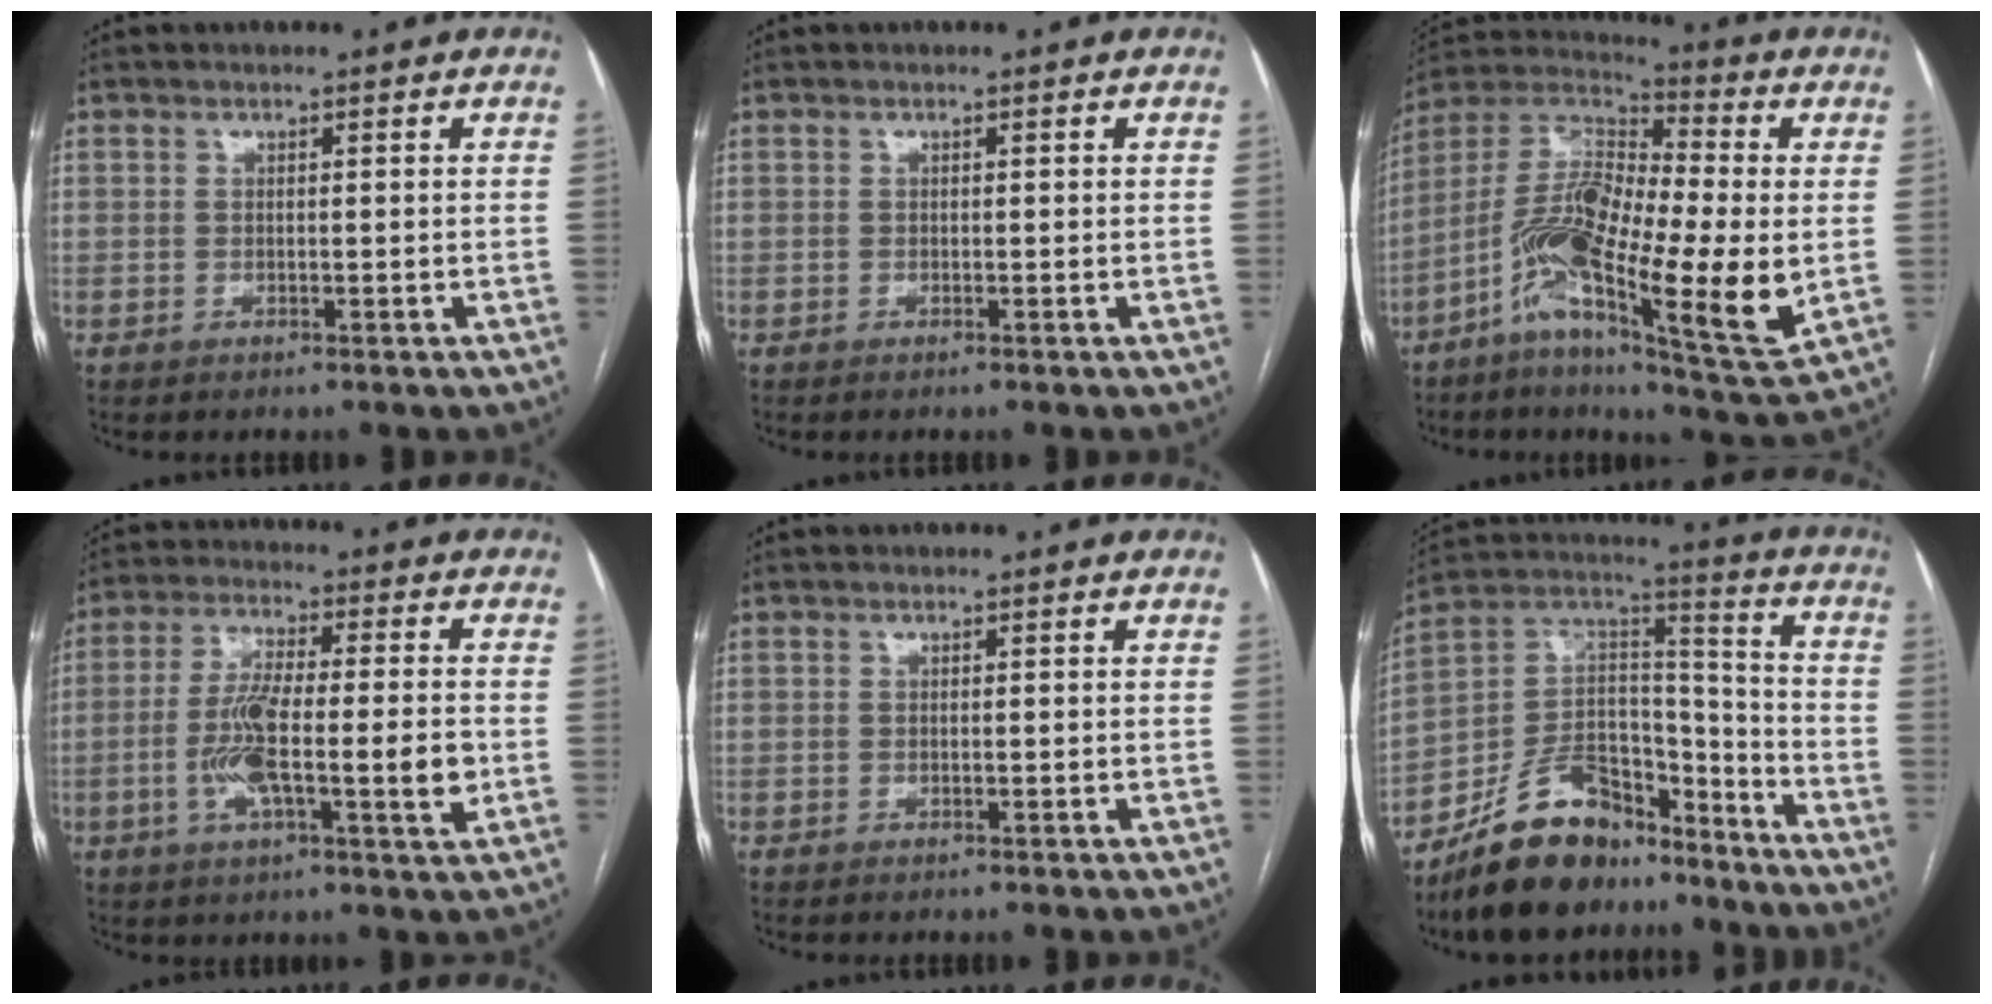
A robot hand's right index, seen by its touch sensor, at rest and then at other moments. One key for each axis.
{"total": 0.0}
{"total": 20.8, "fx": -3.7, "fy": 4.5, "fz": 20.0, "tx": -0.391, "ty": -0.003, "tz": -0.071}
{"total": 12.6, "fx": -2.4, "fy": 2.0, "fz": 12.2, "tx": -0.222, "ty": 0.002, "tz": -0.043}
{"total": 0.0}
{"total": 16.4, "fx": -12.7, "fy": 7.6, "fz": 7.1, "tx": -0.127, "ty": 0.048, "tz": -0.225}